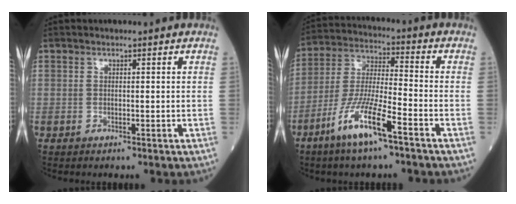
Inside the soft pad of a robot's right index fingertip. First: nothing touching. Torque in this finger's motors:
{"motor_torque": [1.11, -1.03, 0.23, 0.14]}